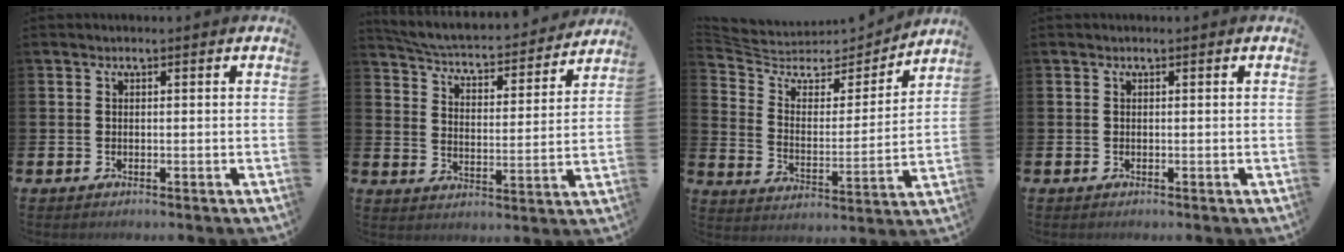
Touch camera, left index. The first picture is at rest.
{"total": 4.7, "force": [4.5, 0.6, 1.0], "torque": [-0.045, -0.042, 0.070]}
{"total": 5.9, "force": [5.0, 2.8, 1.6], "torque": [-0.064, -0.042, 0.080]}
{"total": 0.0}